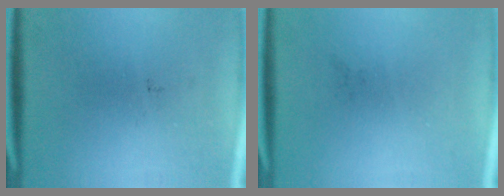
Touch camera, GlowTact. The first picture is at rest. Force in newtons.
{"total": 0.0}